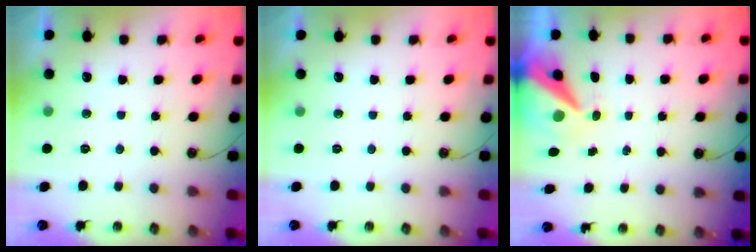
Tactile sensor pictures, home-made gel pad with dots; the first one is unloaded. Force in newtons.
{"total": 0.0}
{"total": 9.7, "press": 9.6, "slide": 1.2}